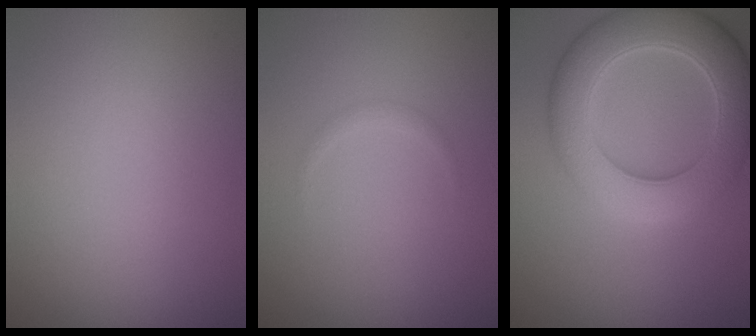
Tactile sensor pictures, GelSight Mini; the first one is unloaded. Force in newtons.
{"total": 0.6, "press": 0.6, "slide": 0.0}
{"total": 7.9, "press": 7.9, "slide": 0.3}